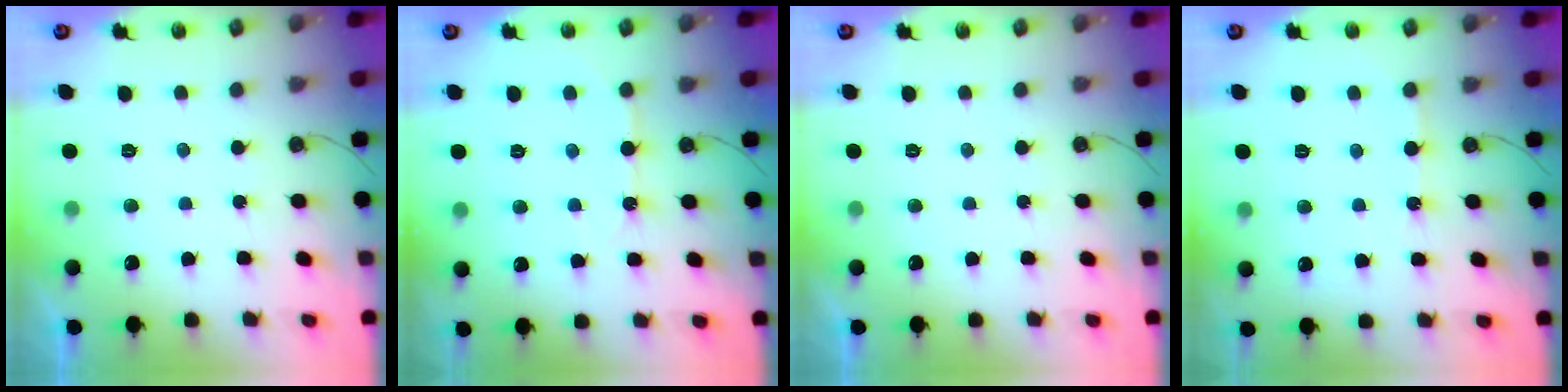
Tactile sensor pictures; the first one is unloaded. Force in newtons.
{"total": 7.4, "press": 7.4, "slide": 0.6}
{"total": 0.0}
{"total": 6.4, "press": 6.3, "slide": 0.7}